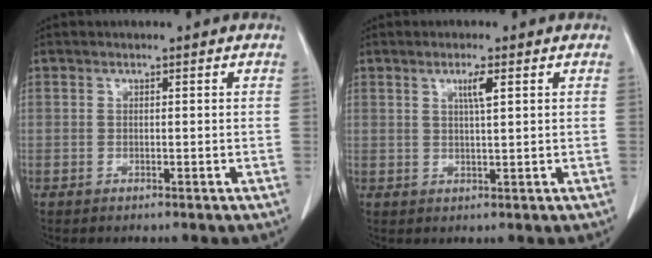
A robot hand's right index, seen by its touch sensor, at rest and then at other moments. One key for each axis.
{"total": 2.6, "fx": 1.2, "fy": 0.0, "fz": 2.3, "tx": -0.045, "ty": -0.001, "tz": 0.021}